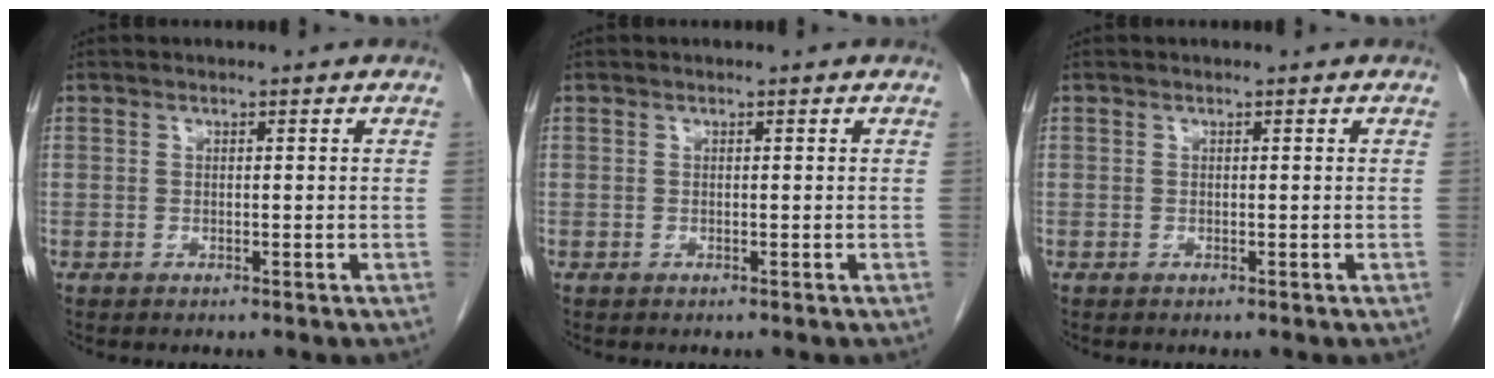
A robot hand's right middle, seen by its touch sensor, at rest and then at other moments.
{"total": 0.0}
{"total": 0.0}